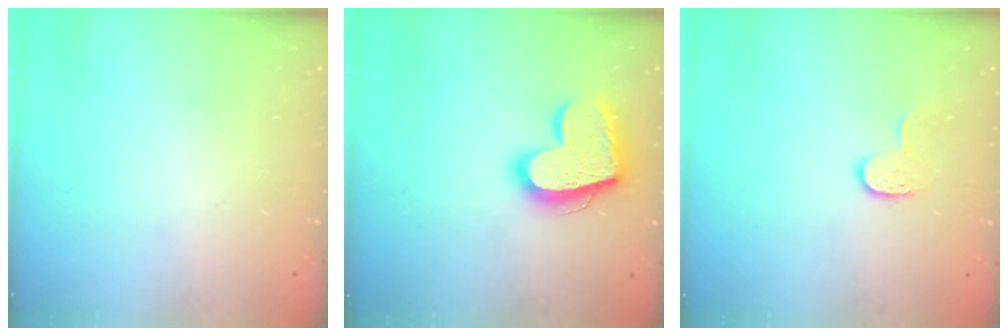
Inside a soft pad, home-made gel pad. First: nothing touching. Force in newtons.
{"total": 17.7, "press": 17.7, "slide": 1.5}
{"total": 6.1, "press": 6.1, "slide": 0.2}